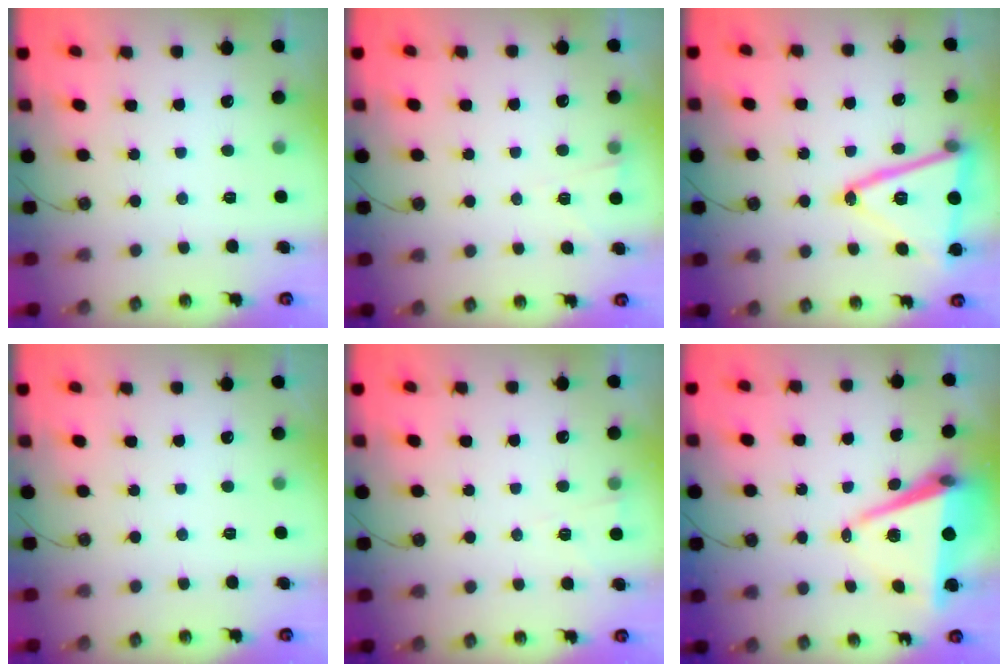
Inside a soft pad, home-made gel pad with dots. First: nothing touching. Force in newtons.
{"total": 2.7, "press": 2.1, "slide": 1.6}
{"total": 19.4, "press": 19.1, "slide": 3.4}
{"total": 0.0}
{"total": 2.6, "press": 2.1, "slide": 1.5}
{"total": 9.5, "press": 8.6, "slide": 4.2}